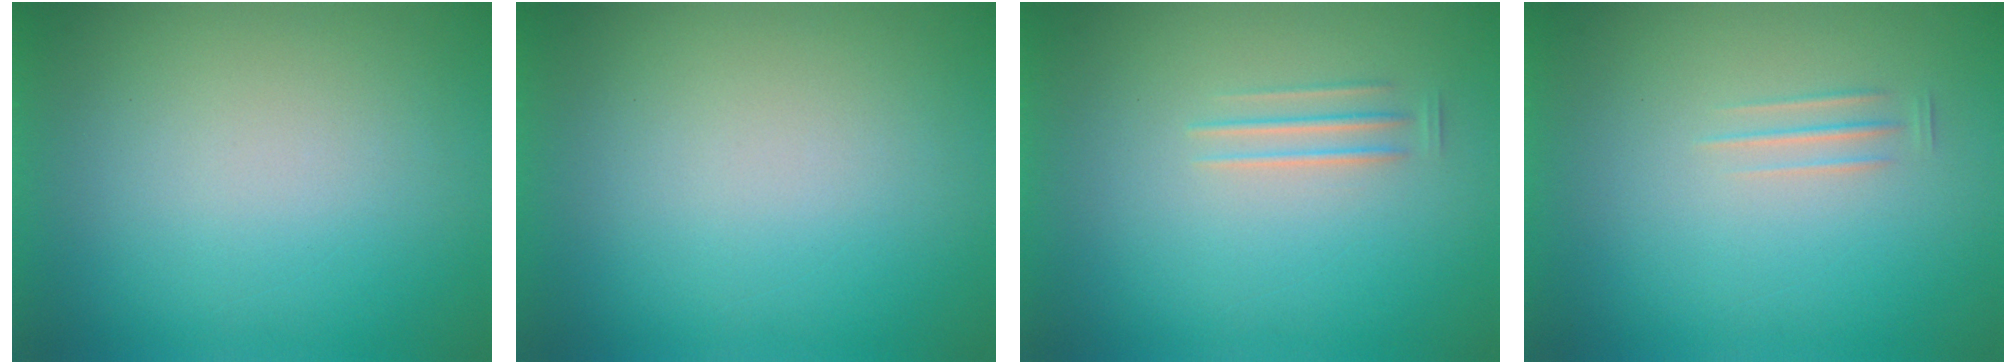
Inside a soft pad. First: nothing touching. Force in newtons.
{"total": 0.0}
{"total": 1.6}
{"total": 1.4}